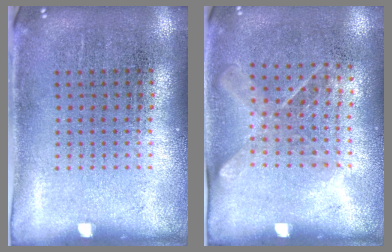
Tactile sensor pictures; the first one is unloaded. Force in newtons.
{"total": 1.2, "press": 1.0, "slide": 0.7}